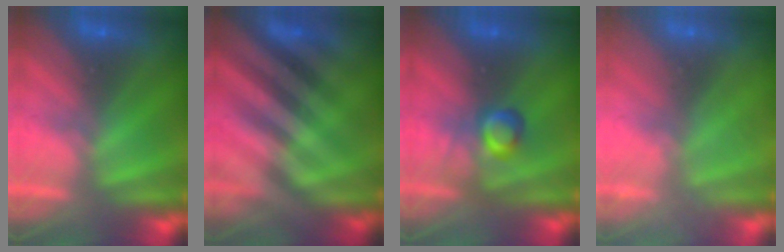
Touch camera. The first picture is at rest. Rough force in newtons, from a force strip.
{"total": 2.5}
{"total": 2.8}
{"total": 2.5}